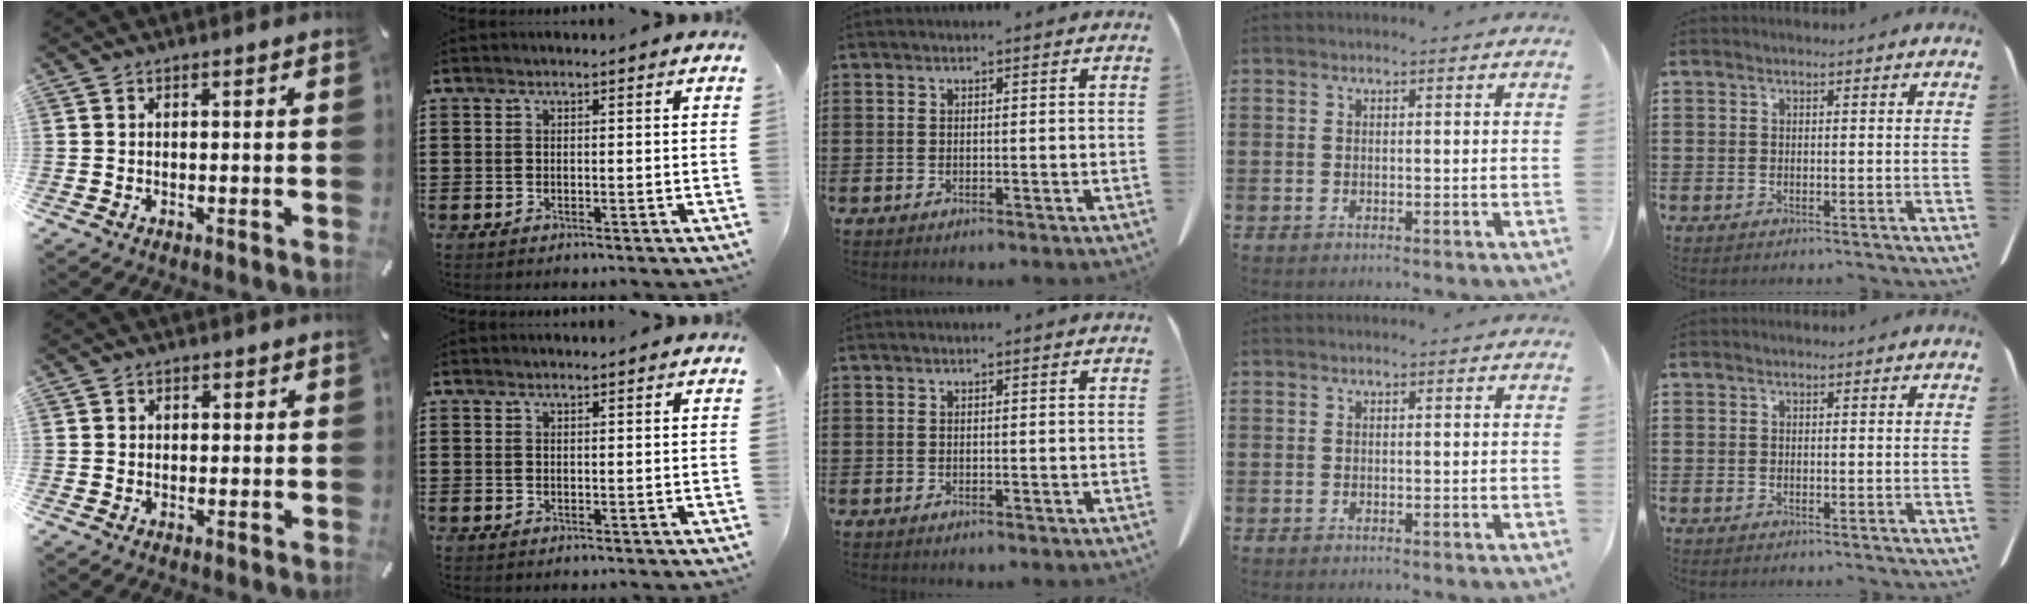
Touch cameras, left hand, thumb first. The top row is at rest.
{"thumb": {"total": 1.2, "force": [0.3, 1.2, 0.1], "torque": [0.006, 0.002, 0.002]}, "index": {"total": 0.5, "force": [0.5, 0.2, 0.0], "torque": [-0.001, 0.001, 0.010]}}